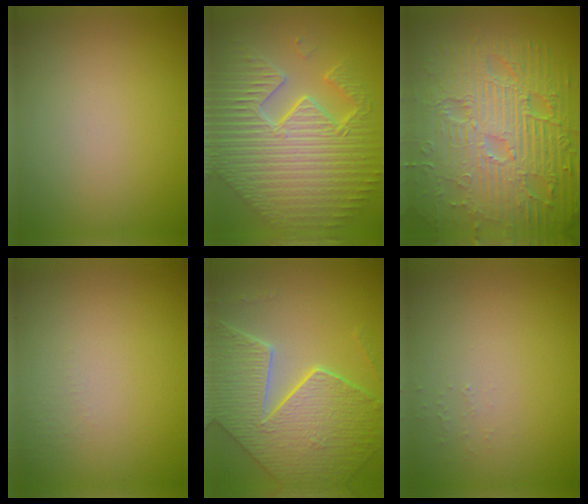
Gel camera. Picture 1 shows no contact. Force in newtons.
{"total": 11.6, "press": 7.4, "slide": 8.9}
{"total": 12.5, "press": 7.9, "slide": 9.7}
{"total": 0.6, "press": 0.6, "slide": 0.3}
{"total": 9.1, "press": 6.5, "slide": 6.3}
{"total": 0.5, "press": 0.5, "slide": 0.1}